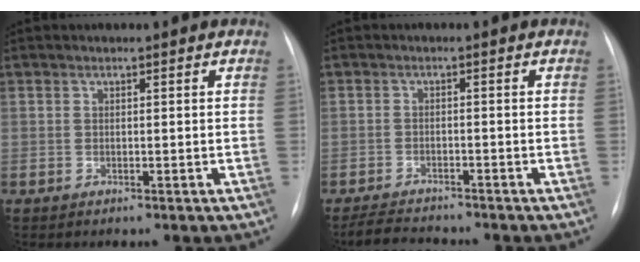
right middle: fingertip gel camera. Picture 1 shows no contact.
{"total": 5.3, "force": [-5.1, 0.6, 1.6], "torque": [-0.029, -0.019, -0.083]}